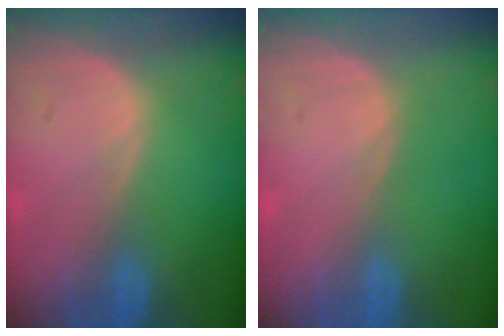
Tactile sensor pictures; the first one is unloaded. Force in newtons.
{"total": 0.0}